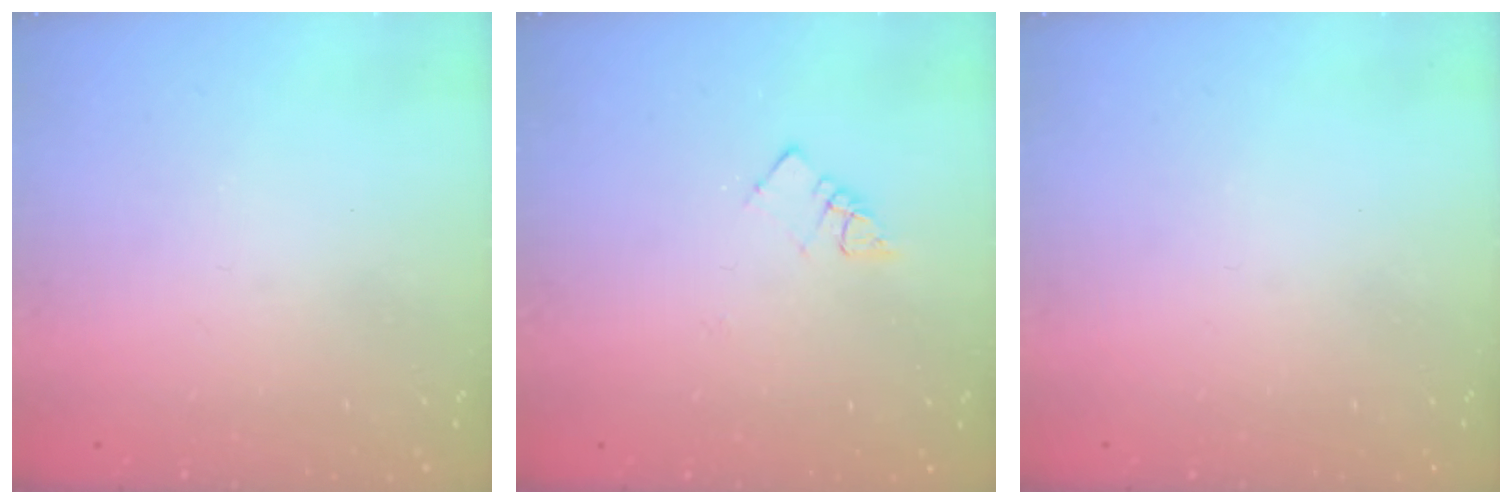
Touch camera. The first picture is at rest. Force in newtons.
{"total": 3.6, "press": 3.5, "slide": 0.4}
{"total": 0.0}